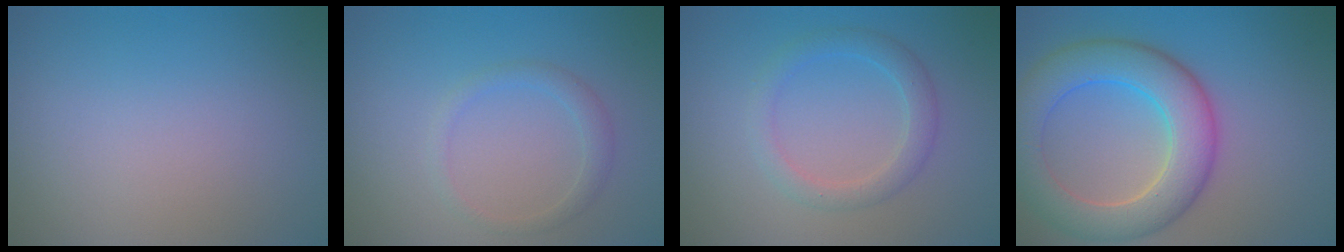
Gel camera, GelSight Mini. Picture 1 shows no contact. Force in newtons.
{"total": 1.5, "press": 1.5, "slide": 0.1}
{"total": 2.5, "press": 2.5, "slide": 0.1}
{"total": 7.7, "press": 7.7, "slide": 0.4}